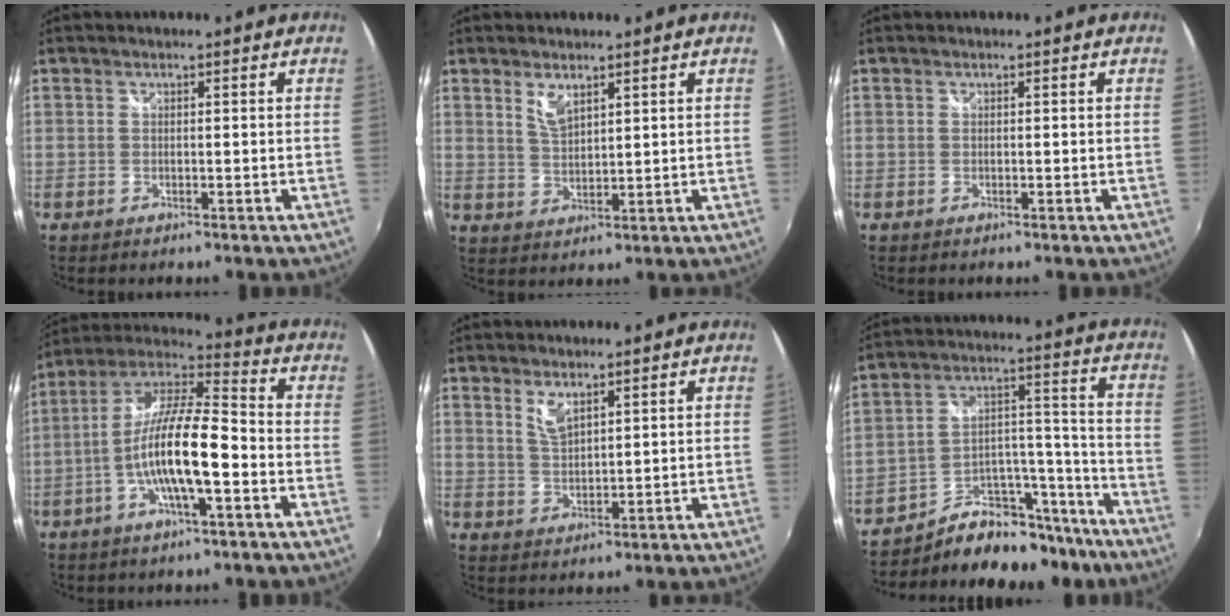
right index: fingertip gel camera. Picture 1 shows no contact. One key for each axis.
{"total": 3.9, "fx": 2.4, "fy": 1.5, "fz": 2.6, "tx": -0.047, "ty": -0.005, "tz": 0.045}
{"total": 0.0}
{"total": 14.0, "fx": -4.3, "fy": 2.7, "fz": 13.0, "tx": -0.251, "ty": 0.002, "tz": -0.084}
{"total": 3.8, "fx": 2.4, "fy": 1.5, "fz": 2.6, "tx": -0.048, "ty": -0.005, "tz": 0.044}
{"total": 16.1, "fx": -13.5, "fy": 7.9, "fz": 3.9, "tx": -0.056, "ty": 0.072, "tz": -0.196}